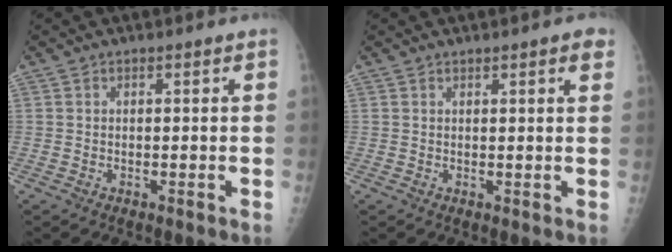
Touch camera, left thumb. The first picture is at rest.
{"total": 2.5, "force": [1.5, 0.4, 1.9], "torque": [-0.021, -0.005, 0.016]}